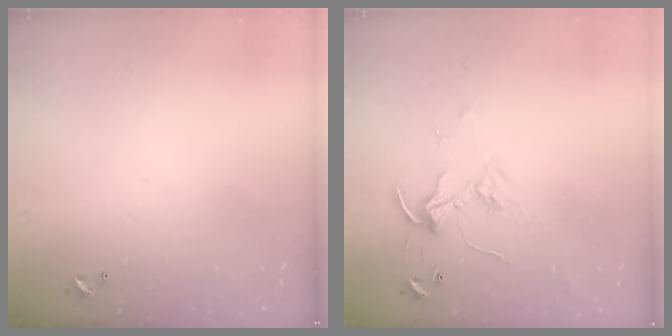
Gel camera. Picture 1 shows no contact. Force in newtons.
{"total": 2.5, "press": 2.5, "slide": 0.2}